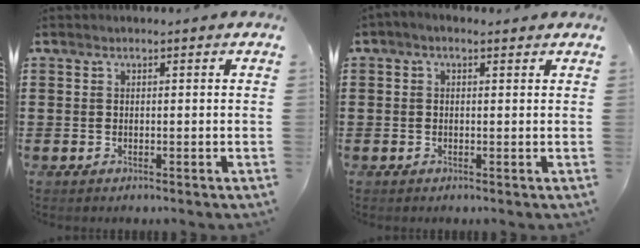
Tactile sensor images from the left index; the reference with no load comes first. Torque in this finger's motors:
{"motor_torque": [0.34, -0.50, 0.19, 0.02]}